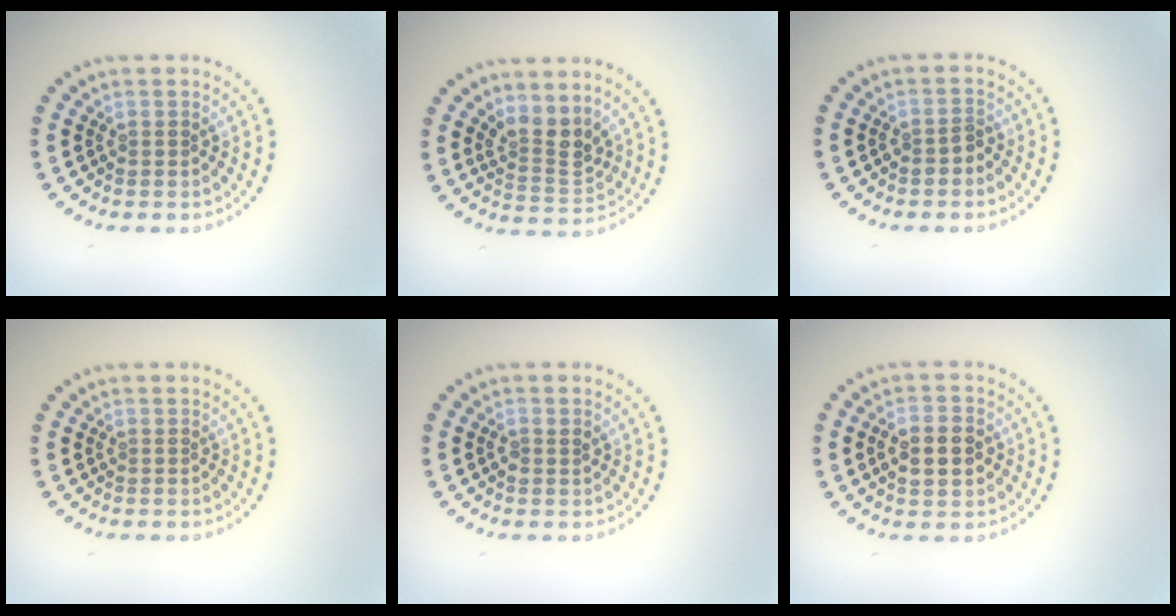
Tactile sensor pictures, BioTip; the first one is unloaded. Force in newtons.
{"total": 3.1, "press": 2.7, "slide": 1.7}
{"total": 1.1, "press": 1.0, "slide": 0.4}
{"total": 0.0}
{"total": 0.9, "press": 0.9, "slide": 0.2}
{"total": 4.3, "press": 4.3, "slide": 0.3}